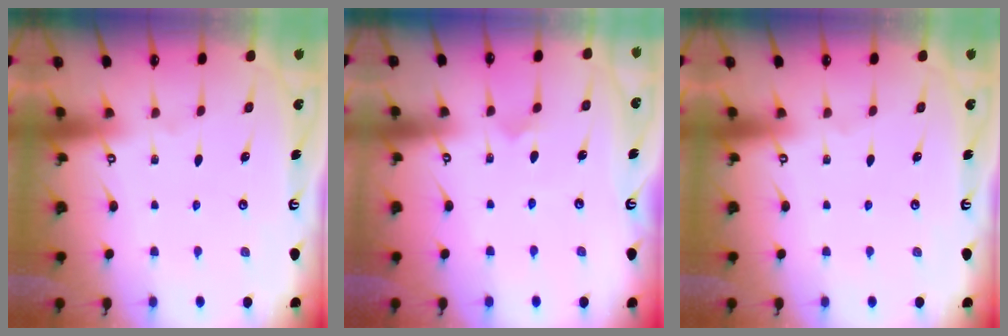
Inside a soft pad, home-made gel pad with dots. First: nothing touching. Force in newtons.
{"total": 3.7, "press": 3.7, "slide": 0.4}
{"total": 0.0}